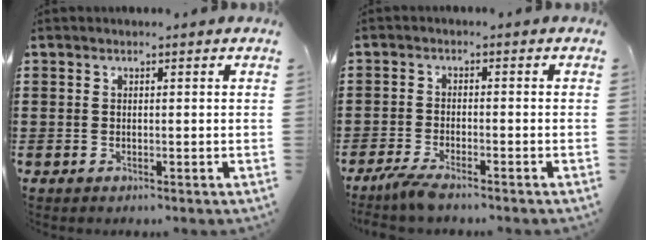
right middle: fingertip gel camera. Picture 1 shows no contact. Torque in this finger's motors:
{"motor_torque": [0.36, 0.18, 0.07, 0.09]}